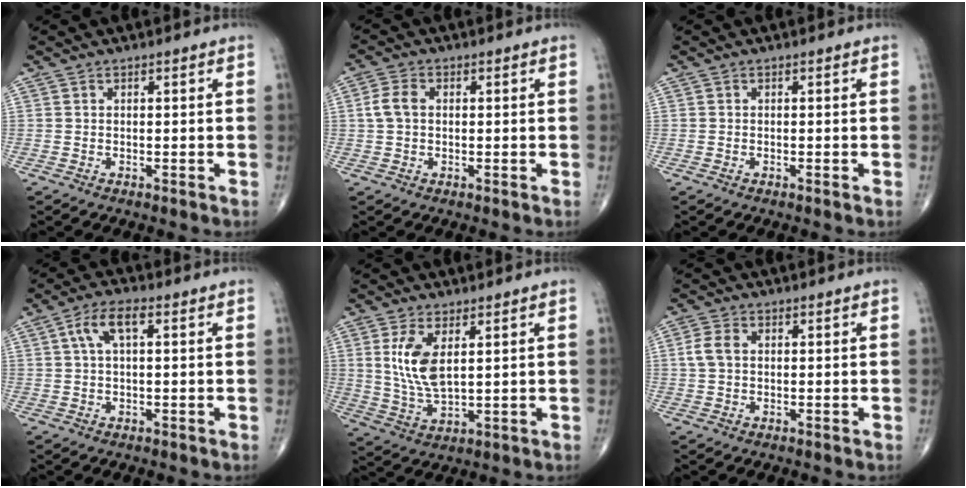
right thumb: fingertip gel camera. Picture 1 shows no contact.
{"total": 3.9, "force": [0.4, 2.7, 2.8], "torque": [-0.062, 0.010, 0.003]}
{"total": 0.0}
{"total": 5.5, "force": [1.6, 2.3, 4.8], "torque": [-0.100, 0.016, 0.027]}
{"total": 8.6, "force": [2.5, 3.8, 7.3], "torque": [-0.148, -0.016, 0.059]}
{"total": 3.5, "force": [0.4, 2.4, 2.6], "torque": [-0.062, 0.008, 0.006]}